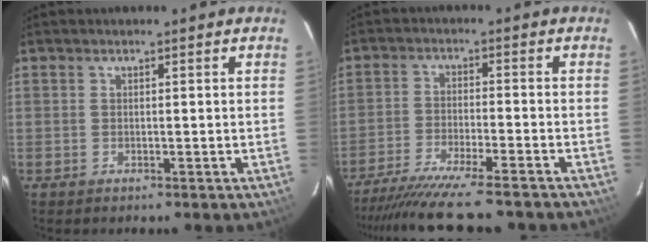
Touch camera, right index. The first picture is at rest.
{"total": 15.3, "force": [-13.5, 0.8, 7.2], "torque": [-0.151, -0.031, -0.219]}